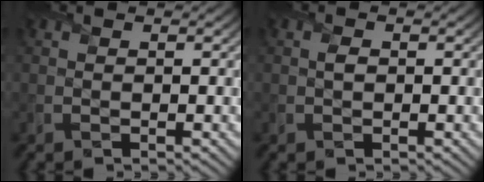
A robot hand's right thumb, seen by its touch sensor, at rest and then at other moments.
{"total": 0.8, "force": [0.0, 0.5, 0.5], "torque": [-0.010, 0.000, 0.000]}